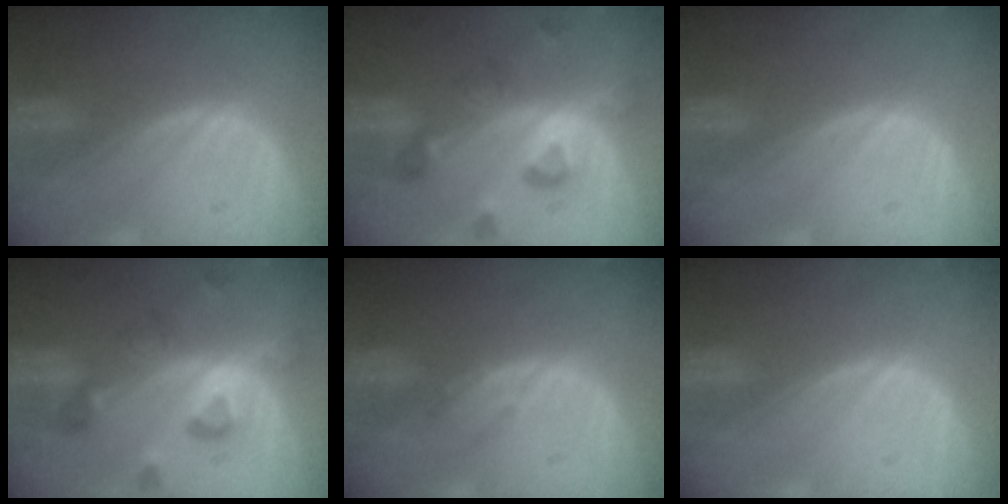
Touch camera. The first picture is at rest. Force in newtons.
{"total": 8.3, "press": 7.8, "slide": 2.8}
{"total": 0.0}
{"total": 8.3, "press": 7.8, "slide": 2.8}
{"total": 1.2, "press": 1.2, "slide": 0.3}
{"total": 0.0}